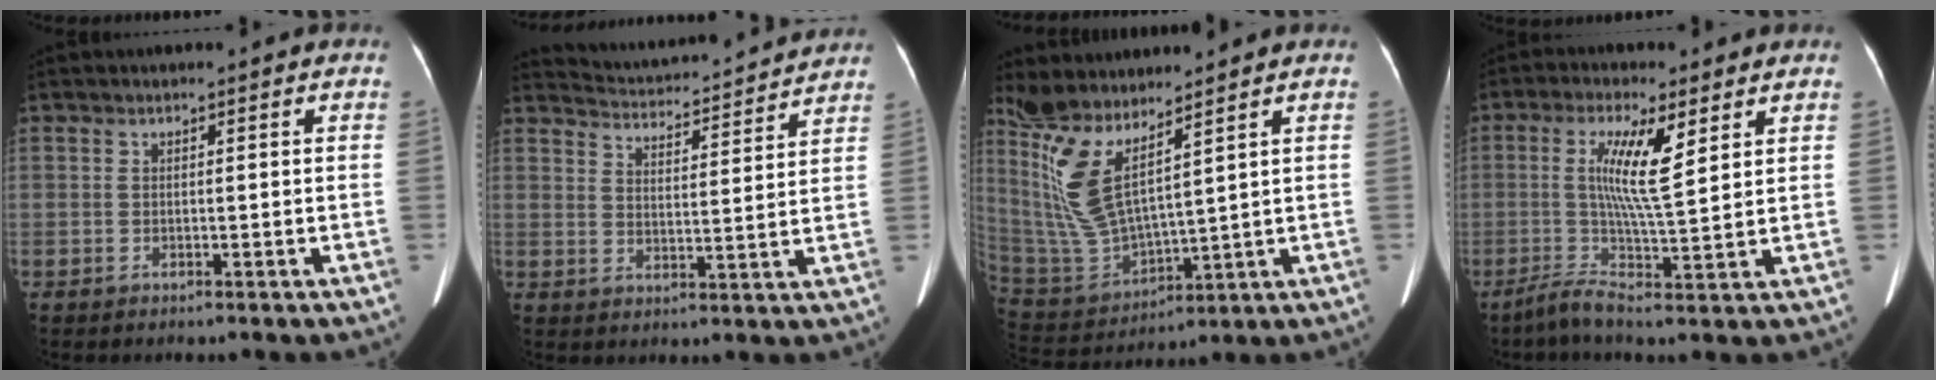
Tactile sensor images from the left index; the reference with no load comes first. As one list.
[{"total": 15.4, "force": [14.9, 0.9, 3.6], "torque": [-0.063, -0.011, 0.202]}, {"total": 11.1, "force": [7.2, 2.4, 8.2], "torque": [-0.195, -0.015, 0.160]}, {"total": 7.6, "force": [0.9, -0.3, 7.5], "torque": [-0.150, -0.004, 0.022]}]